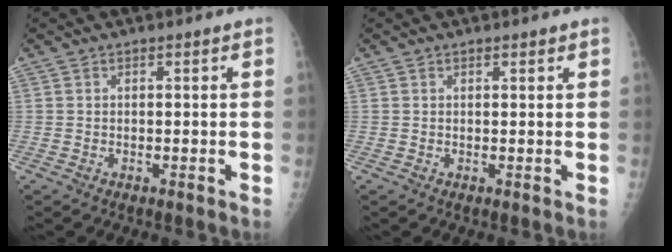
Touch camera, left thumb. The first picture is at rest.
{"total": 0.9, "force": [0.7, 0.4, 0.5], "torque": [-0.006, -0.003, 0.008]}